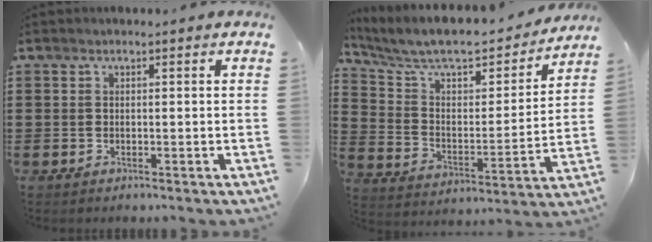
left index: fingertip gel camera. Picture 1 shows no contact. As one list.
[{"total": 8.4, "force": [7.3, 2.1, 3.5], "torque": [-0.103, -0.049, 0.122]}]